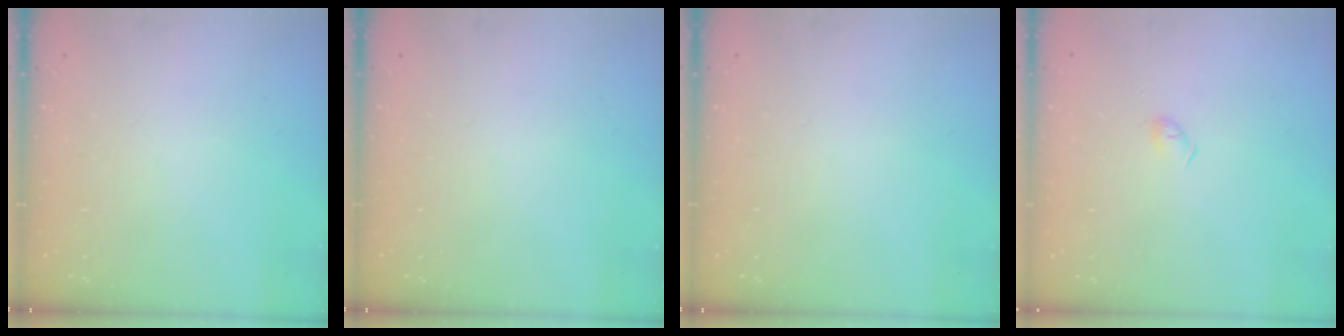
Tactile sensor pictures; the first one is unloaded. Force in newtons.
{"total": 0.0}
{"total": 0.0}
{"total": 2.9, "press": 2.9, "slide": 0.6}